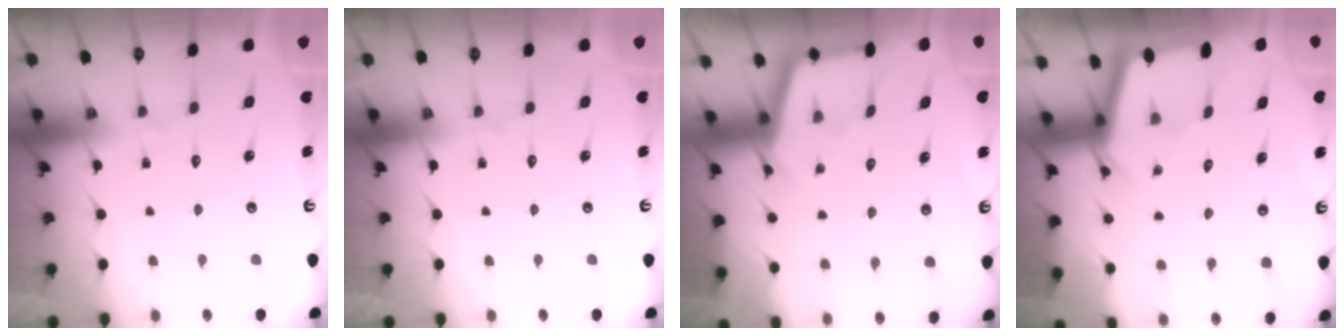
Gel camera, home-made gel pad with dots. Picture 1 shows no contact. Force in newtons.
{"total": 0.0}
{"total": 2.9, "press": 2.9, "slide": 0.3}
{"total": 2.3, "press": 2.3, "slide": 0.2}